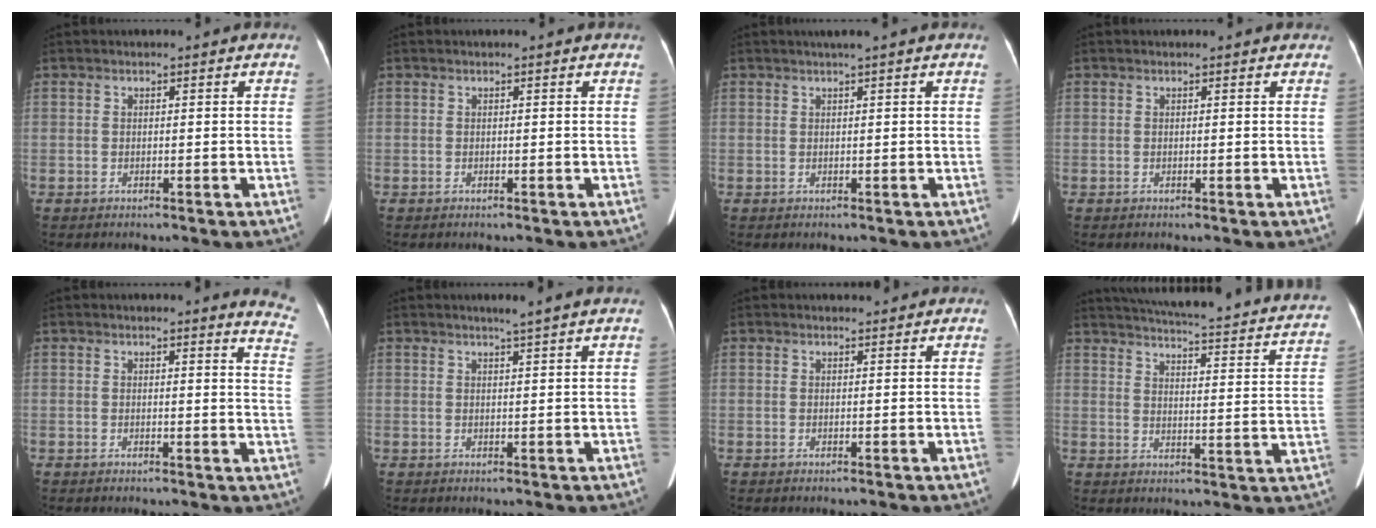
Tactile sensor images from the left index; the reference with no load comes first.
{"total": 0.0}
{"total": 1.5, "force": [1.0, -0.4, 1.0], "torque": [-0.017, 0.003, 0.022]}
{"total": 2.4, "force": [2.2, 0.9, 0.5], "torque": [-0.009, 0.016, 0.014]}
{"total": 6.7, "force": [6.6, -0.1, 1.5], "torque": [-0.005, -0.063, 0.037]}
{"total": 2.2, "force": [1.8, -0.8, 1.1], "torque": [-0.017, -0.003, 0.032]}
{"total": 1.6, "force": [1.5, 0.3, 0.2], "torque": [-0.007, 0.005, 0.024]}
{"total": 25.9, "force": [22.2, 3.8, 12.8], "torque": [-0.185, -0.036, 0.254]}